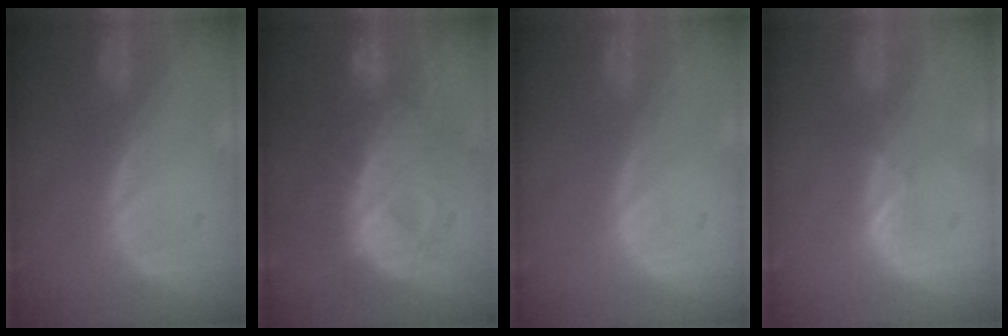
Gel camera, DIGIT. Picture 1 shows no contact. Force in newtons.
{"total": 9.0, "press": 9.0, "slide": 0.3}
{"total": 0.0}
{"total": 1.4, "press": 1.2, "slide": 0.6}